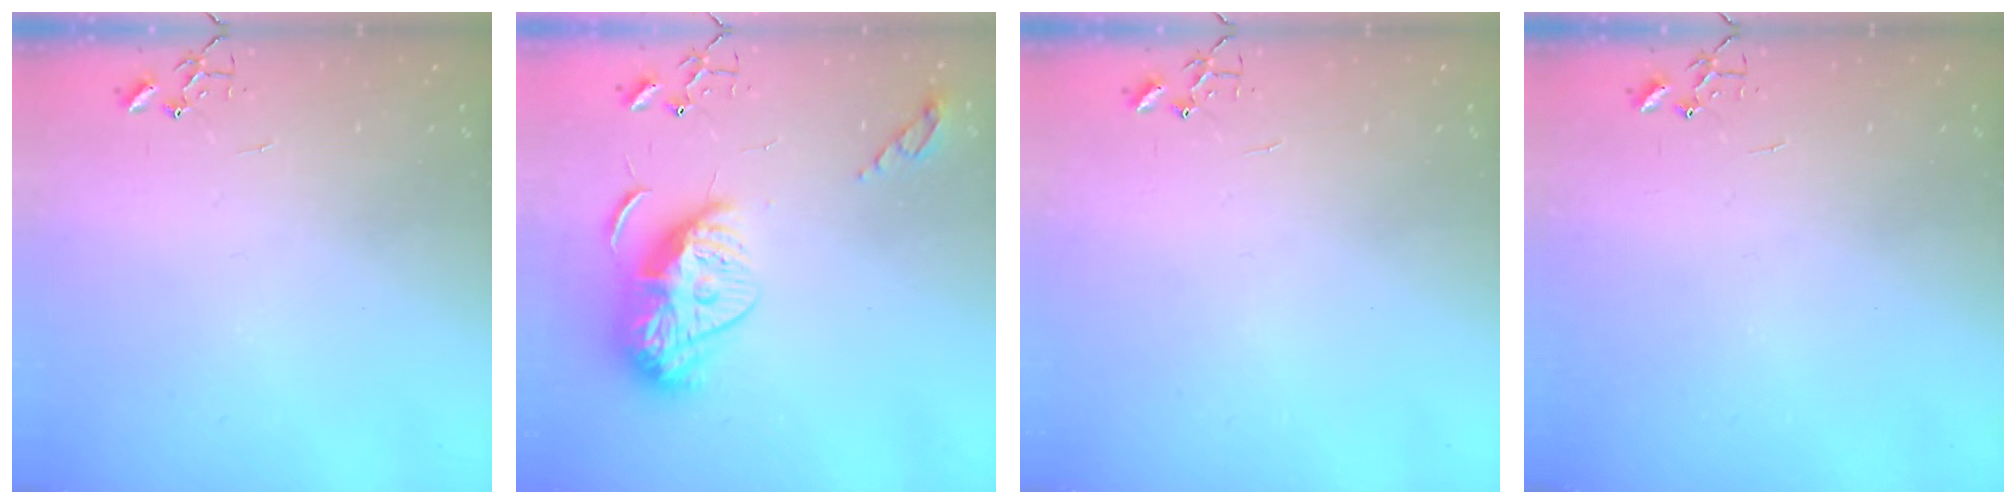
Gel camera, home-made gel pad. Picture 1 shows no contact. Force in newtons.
{"total": 16.0, "press": 16.0, "slide": 0.9}
{"total": 0.0}
{"total": 0.0}